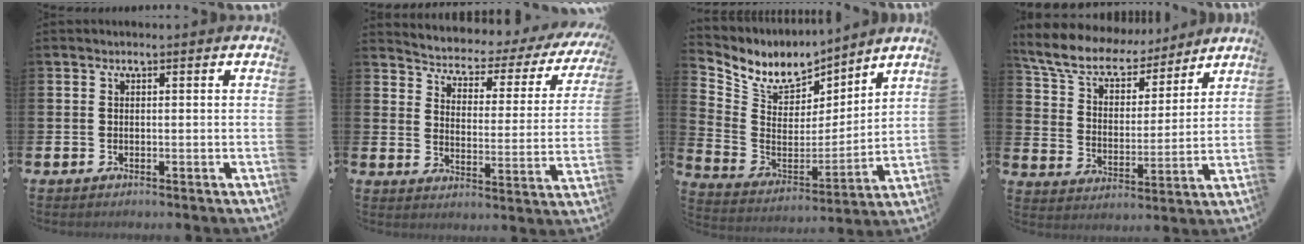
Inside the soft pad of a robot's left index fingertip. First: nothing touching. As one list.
[{"total": 3.0, "force": [2.6, 1.3, 0.6], "torque": [-0.036, -0.031, 0.032]}, {"total": 8.2, "force": [7.5, 3.3, 0.9], "torque": [-0.074, -0.052, 0.137]}, {"total": 8.5, "force": [7.6, 3.1, 2.3], "torque": [-0.081, -0.053, 0.136]}]